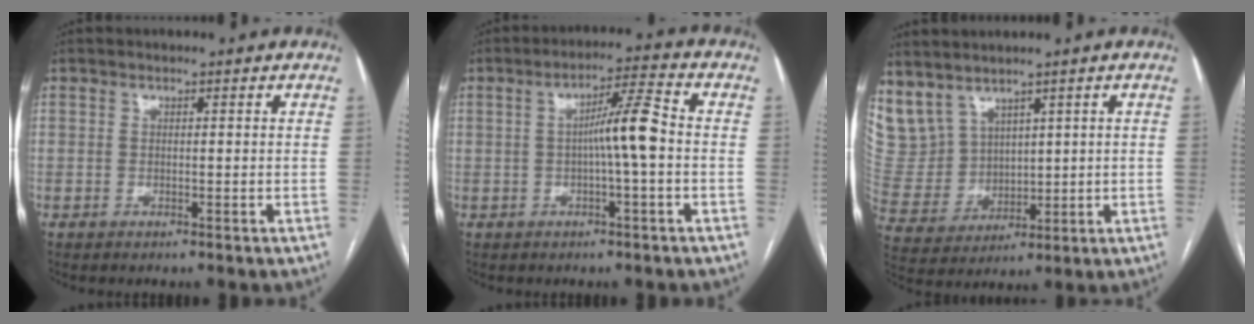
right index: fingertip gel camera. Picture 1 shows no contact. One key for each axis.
{"total": 6.6, "fx": -0.5, "fy": 0.0, "fz": 6.6, "tx": -0.112, "ty": 0.016, "tz": -0.008}
{"total": 9.9, "fx": 6.8, "fy": 6.6, "fz": 2.7, "tx": -0.081, "ty": 0.023, "tz": 0.168}